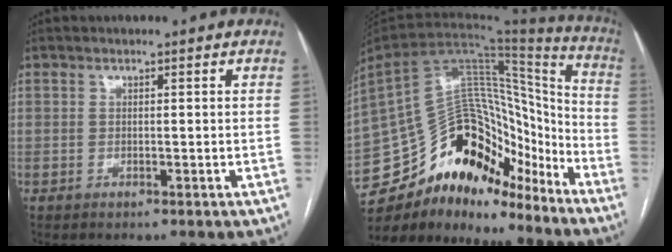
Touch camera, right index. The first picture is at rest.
{"total": 22.6, "force": [-17.2, 9.8, 10.9], "torque": [-0.207, 0.045, -0.283]}